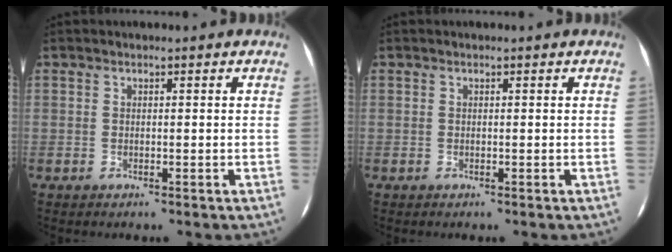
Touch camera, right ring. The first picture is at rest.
{"total": 0.0}